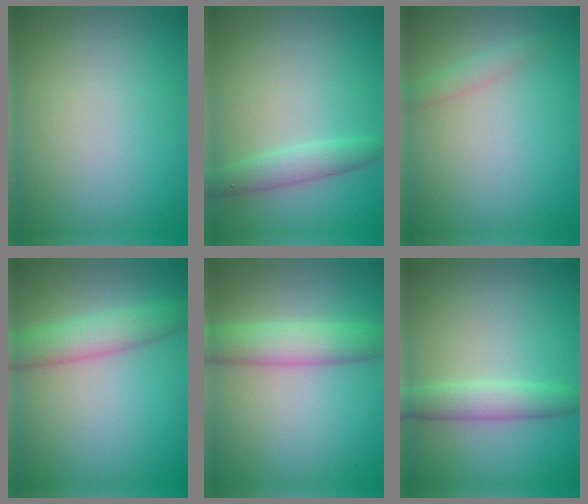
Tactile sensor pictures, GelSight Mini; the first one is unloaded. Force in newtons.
{"total": 2.4, "press": 2.4, "slide": 0.1}
{"total": 1.3, "press": 1.3, "slide": 0.0}
{"total": 3.9, "press": 3.9, "slide": 0.1}
{"total": 4.4, "press": 4.4, "slide": 0.1}
{"total": 2.9, "press": 2.9, "slide": 0.2}